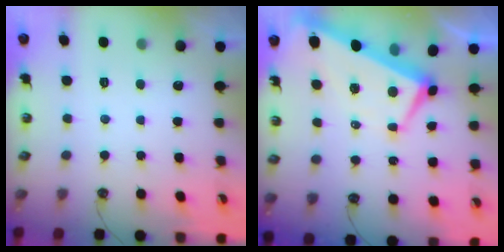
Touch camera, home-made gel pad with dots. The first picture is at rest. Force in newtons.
{"total": 2.2, "press": 1.9, "slide": 1.1}